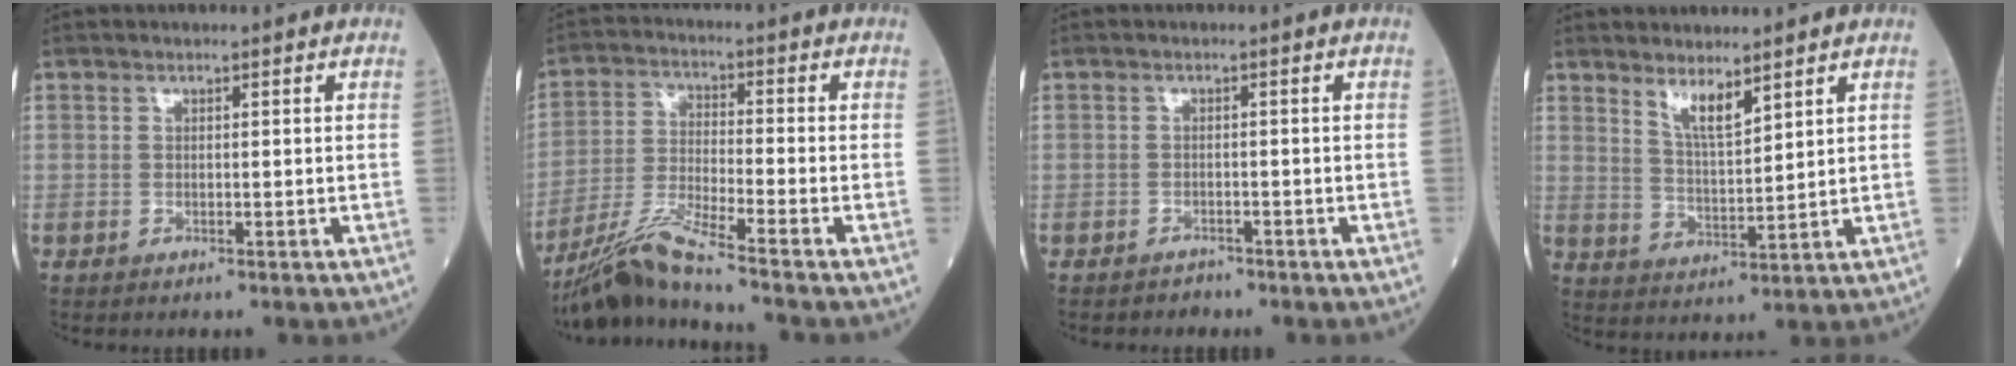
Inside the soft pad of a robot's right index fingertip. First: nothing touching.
{"total": 8.2, "force": [-7.1, -1.7, 3.8], "torque": [-0.083, -0.026, -0.137]}
{"total": 1.3, "force": [-1.1, 0.7, -0.2], "torque": [-0.002, 0.002, -0.021]}
{"total": 4.8, "force": [3.7, 0.8, 3.0], "torque": [-0.061, -0.014, 0.073]}